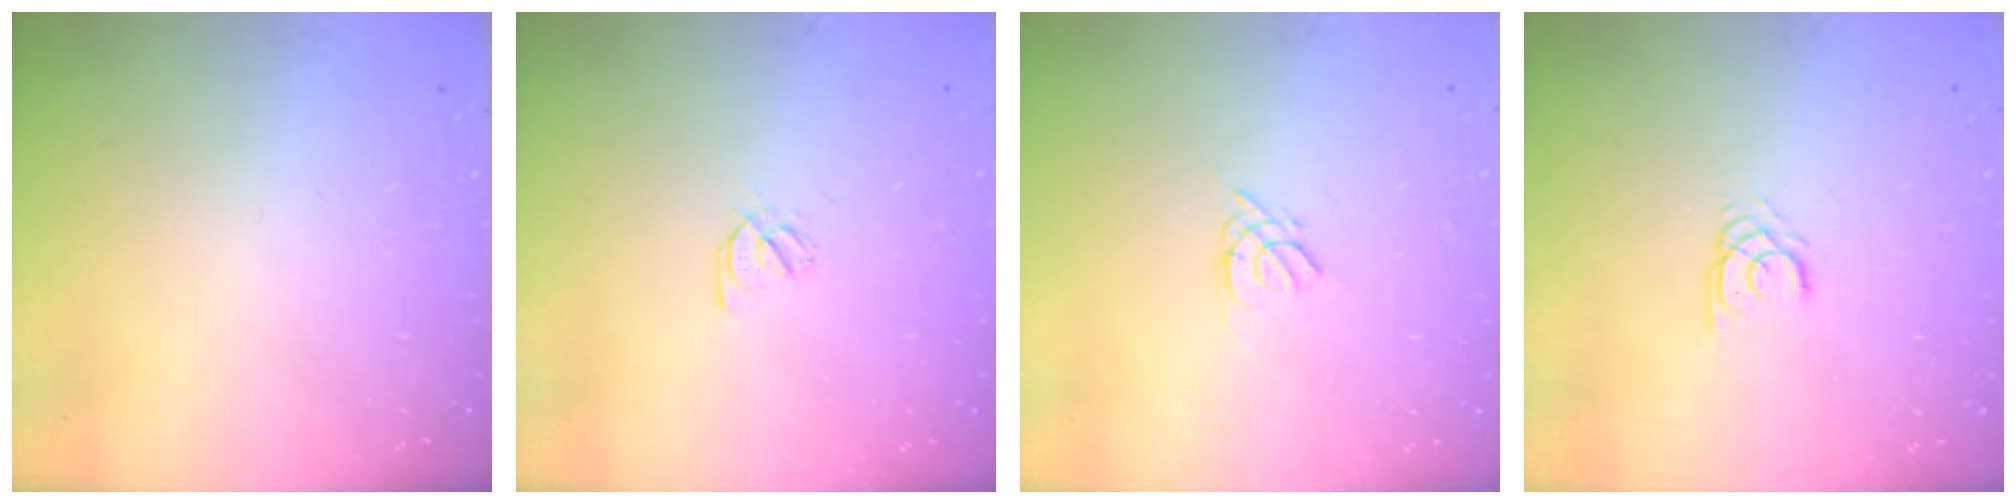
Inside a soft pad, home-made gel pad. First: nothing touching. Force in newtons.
{"total": 2.1, "press": 1.9, "slide": 0.8}
{"total": 1.3, "press": 1.3, "slide": 0.3}
{"total": 2.2, "press": 2.2, "slide": 0.2}